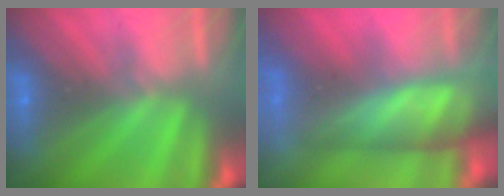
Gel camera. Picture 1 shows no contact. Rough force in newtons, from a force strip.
{"total": 9.0}